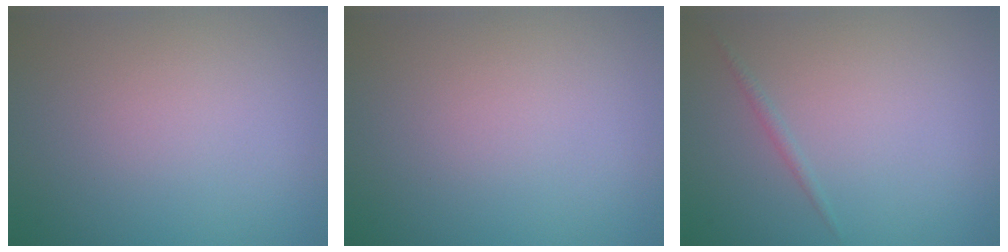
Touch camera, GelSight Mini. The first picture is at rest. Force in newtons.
{"total": 0.0}
{"total": 0.7, "press": 0.7, "slide": 0.0}